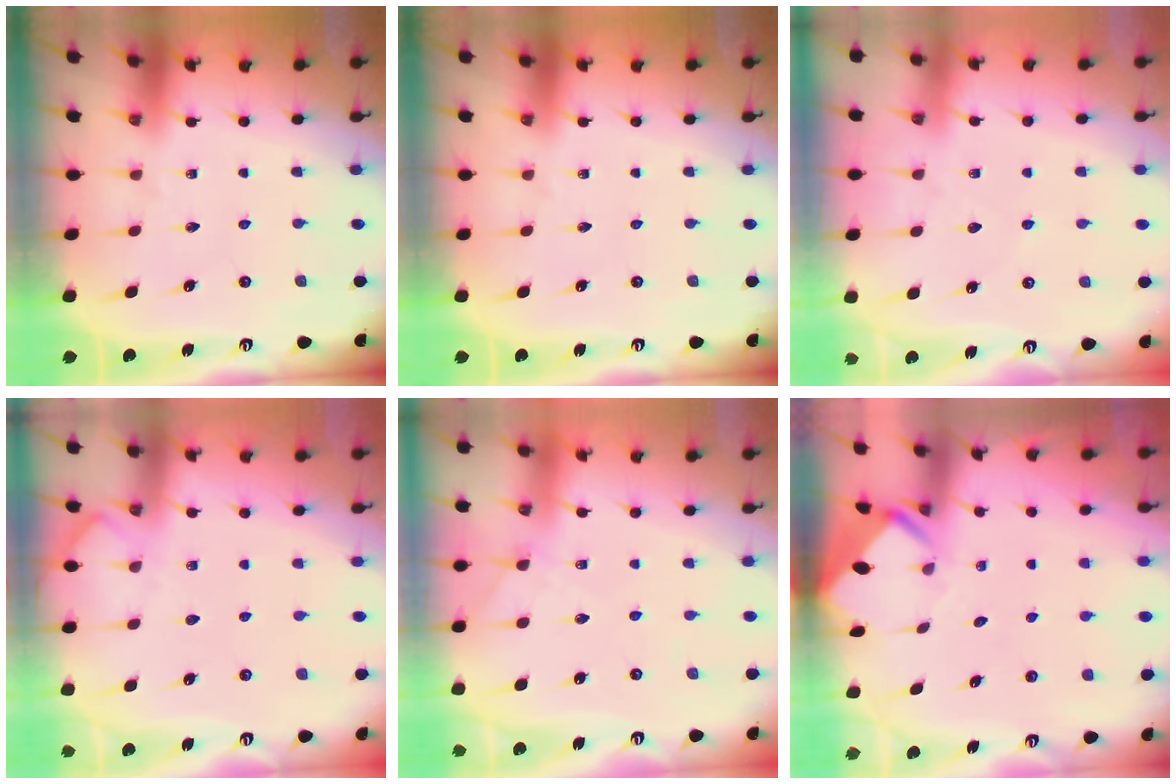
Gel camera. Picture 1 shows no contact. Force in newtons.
{"total": 0.0}
{"total": 2.5, "press": 2.4, "slide": 0.5}
{"total": 3.2, "press": 3.2, "slide": 0.6}
{"total": 3.6, "press": 3.6, "slide": 0.4}
{"total": 3.6, "press": 3.6, "slide": 0.3}